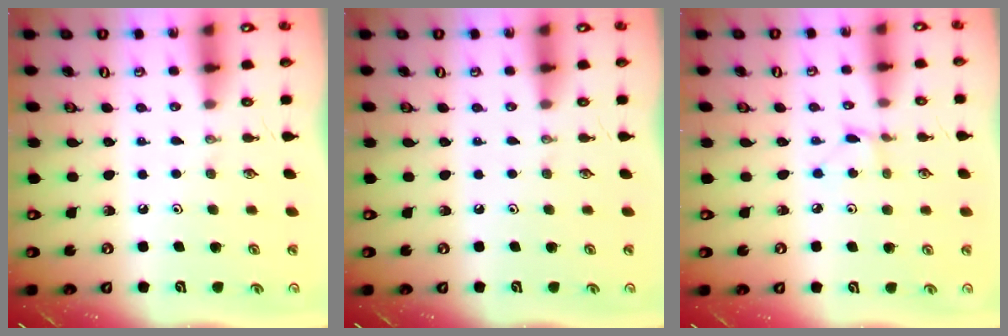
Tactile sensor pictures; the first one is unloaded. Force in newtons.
{"total": 0.0}
{"total": 1.3, "press": 1.2, "slide": 0.1}